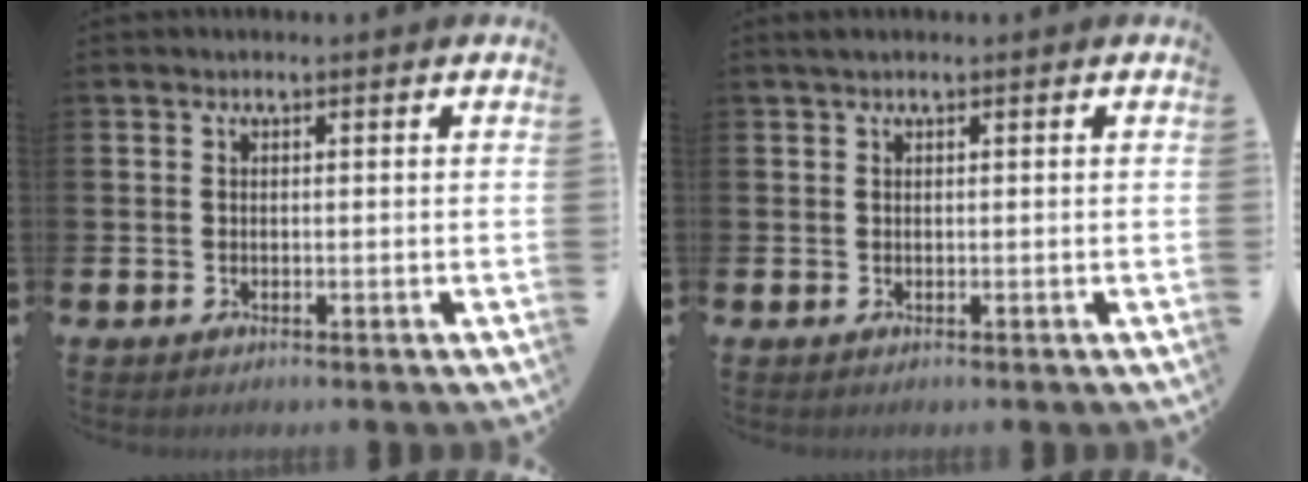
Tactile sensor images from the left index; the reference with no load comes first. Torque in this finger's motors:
{"motor_torque": [-0.08, -0.02, 0.01, 0.02]}